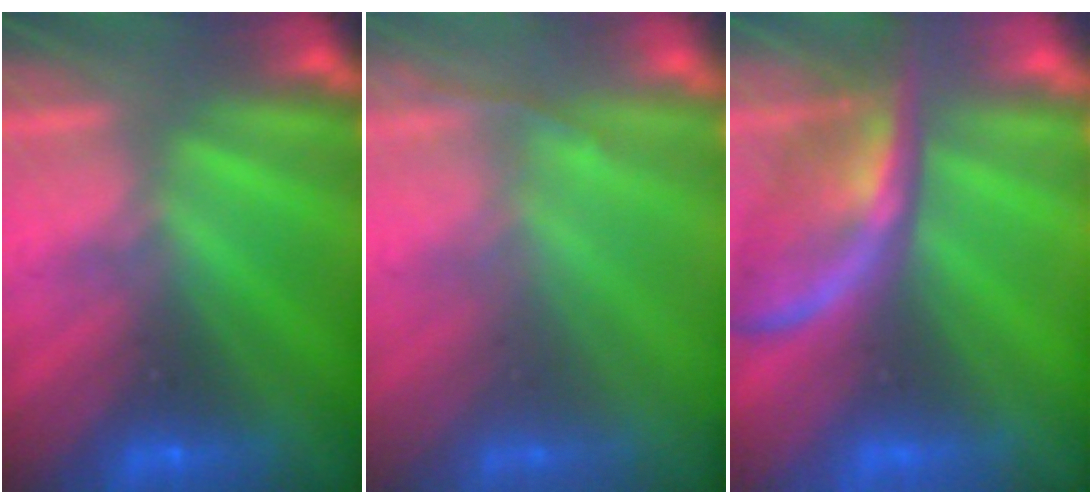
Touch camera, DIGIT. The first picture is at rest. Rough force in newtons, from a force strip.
{"total": 1.4}
{"total": 2.3}